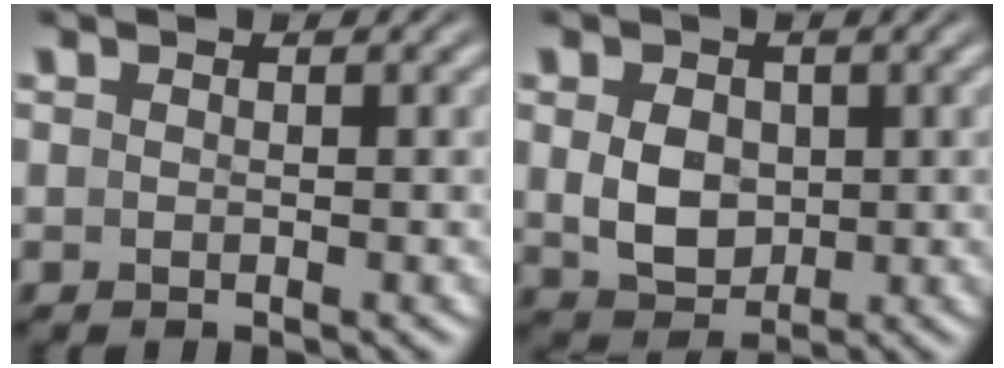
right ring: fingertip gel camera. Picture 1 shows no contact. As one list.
[{"total": 4.5, "force": [0.0, 3.5, 2.8], "torque": [-0.051, -0.022, 0.016]}]